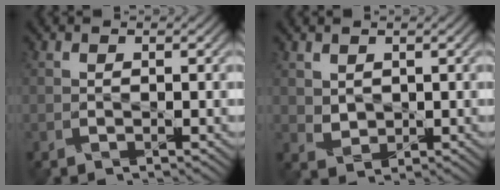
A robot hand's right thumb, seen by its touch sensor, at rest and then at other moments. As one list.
[{"total": 2.4, "force": [1.7, 1.6, 0.5], "torque": [-0.029, -0.005, 0.039]}]